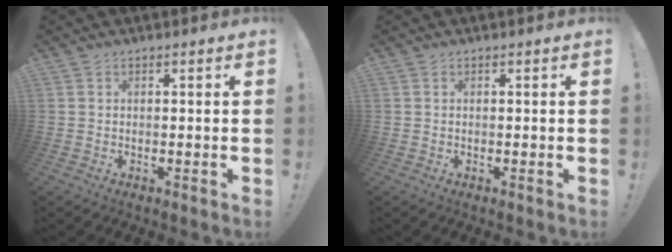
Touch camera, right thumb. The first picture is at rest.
{"total": 0.0}